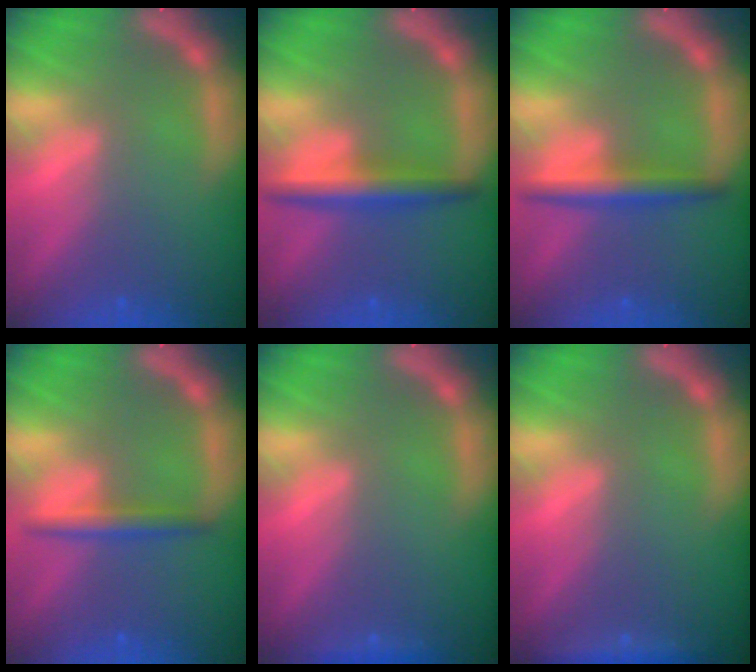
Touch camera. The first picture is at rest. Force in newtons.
{"total": 4.0}
{"total": 3.5}
{"total": 2.5}
{"total": 0.9}
{"total": 1.9}